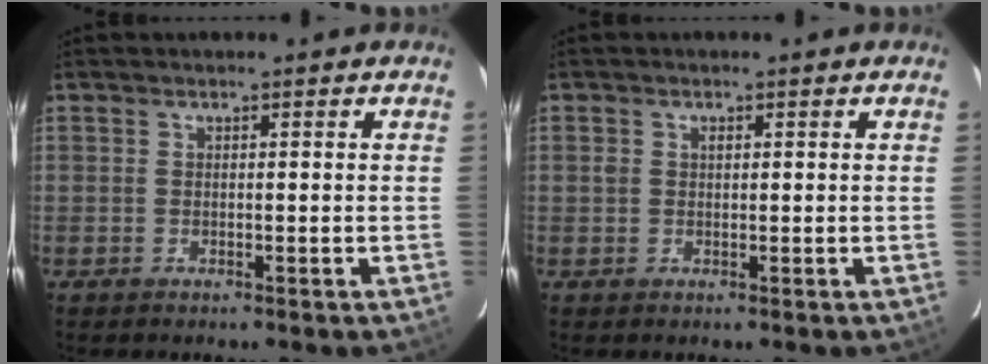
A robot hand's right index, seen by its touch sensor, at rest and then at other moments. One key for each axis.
{"total": 0.8, "fx": 0.3, "fy": 0.7, "fz": 0.2, "tx": -0.003, "ty": 0.003, "tz": 0.005}